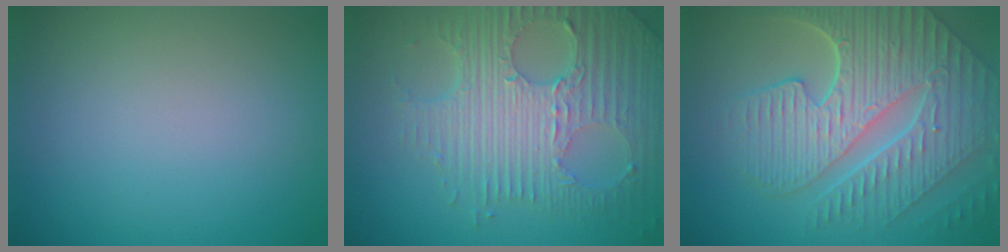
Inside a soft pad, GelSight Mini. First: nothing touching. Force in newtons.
{"total": 8.0, "press": 5.8, "slide": 5.6}
{"total": 9.9, "press": 6.7, "slide": 7.3}